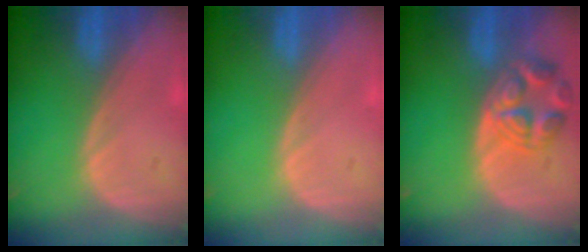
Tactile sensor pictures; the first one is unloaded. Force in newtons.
{"total": 0.0}
{"total": 7.4, "press": 6.6, "slide": 3.4}